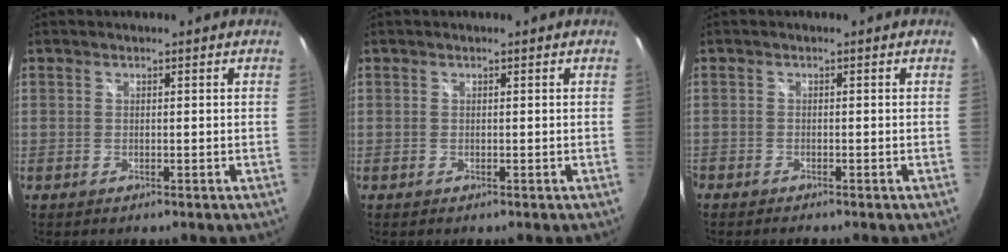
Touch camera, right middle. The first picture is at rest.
{"total": 0.0}
{"total": 1.5, "force": [-1.4, 0.1, 0.4], "torque": [-0.015, -0.009, -0.028]}